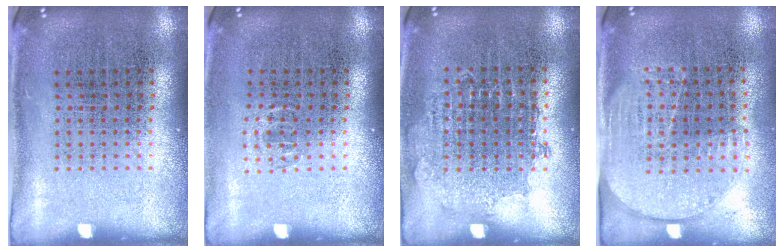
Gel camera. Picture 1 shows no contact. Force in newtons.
{"total": 0.6, "press": 0.4, "slide": 0.4}
{"total": 0.8, "press": 0.8, "slide": 0.2}
{"total": 1.7, "press": 1.4, "slide": 0.8}